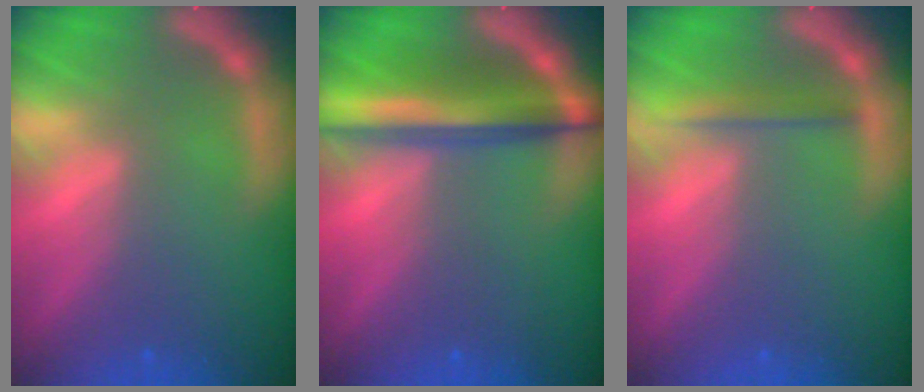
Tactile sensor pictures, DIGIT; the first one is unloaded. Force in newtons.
{"total": 7.1}
{"total": 2.0}